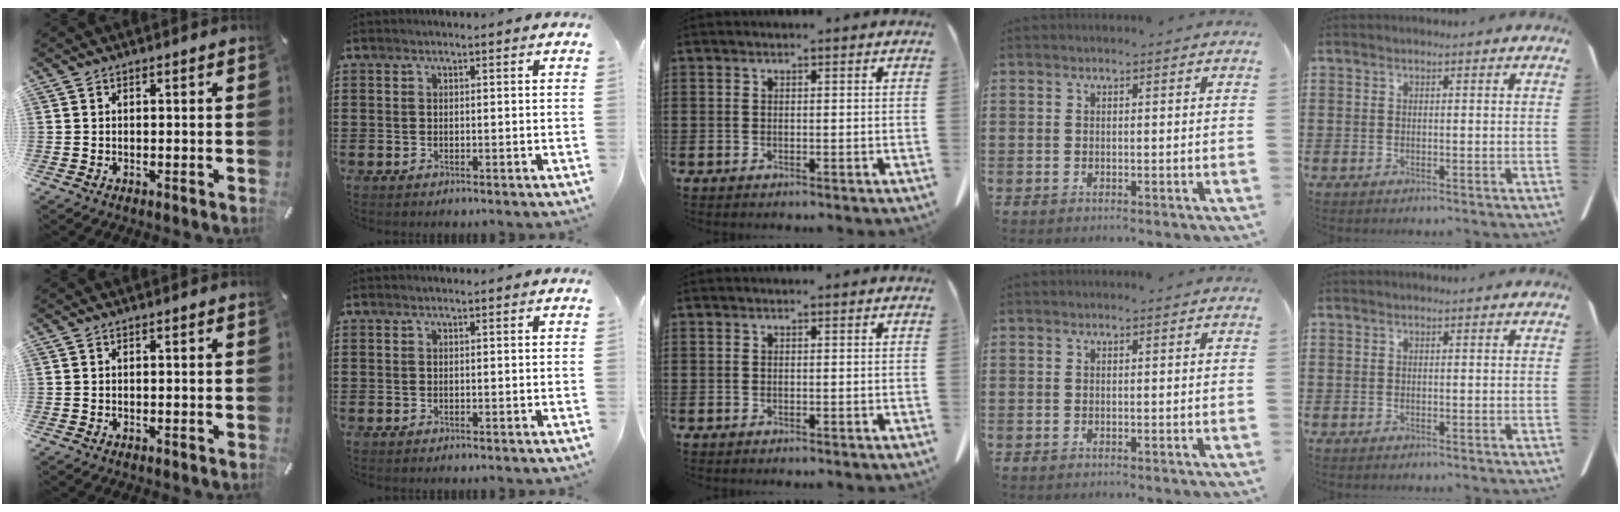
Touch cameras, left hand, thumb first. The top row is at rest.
{}